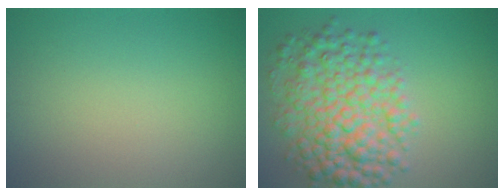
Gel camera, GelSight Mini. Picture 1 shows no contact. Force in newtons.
{"total": 7.7, "press": 7.7, "slide": 0.1}